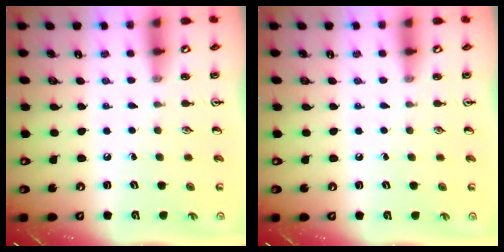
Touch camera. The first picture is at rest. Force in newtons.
{"total": 0.0}